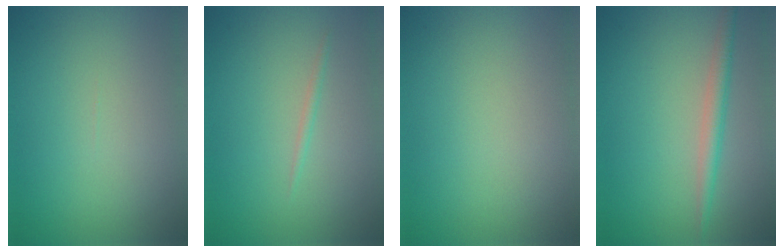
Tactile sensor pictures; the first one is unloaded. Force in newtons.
{"total": 0.6, "press": 0.6, "slide": 0.0}
{"total": 0.0}
{"total": 2.2, "press": 2.2, "slide": 0.0}